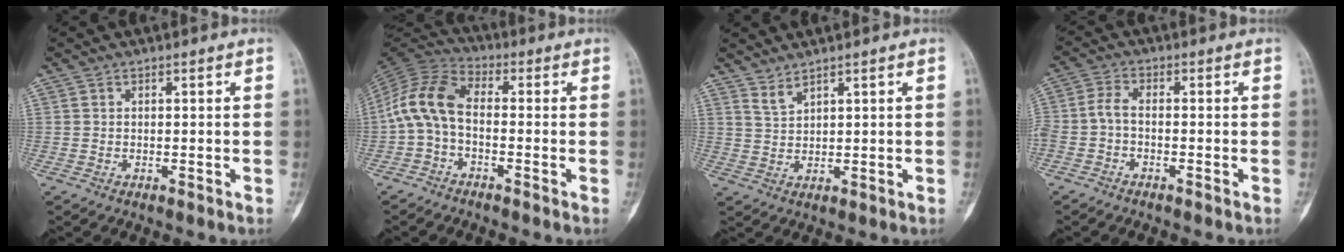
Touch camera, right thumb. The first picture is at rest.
{"total": 8.9, "force": [-1.3, 5.0, 7.3], "torque": [-0.147, 0.028, -0.043]}
{"total": 2.6, "force": [2.3, 0.3, 1.1], "torque": [-0.020, -0.022, 0.052]}
{"total": 3.7, "force": [-1.3, 1.5, 3.1], "torque": [-0.079, 0.012, -0.033]}